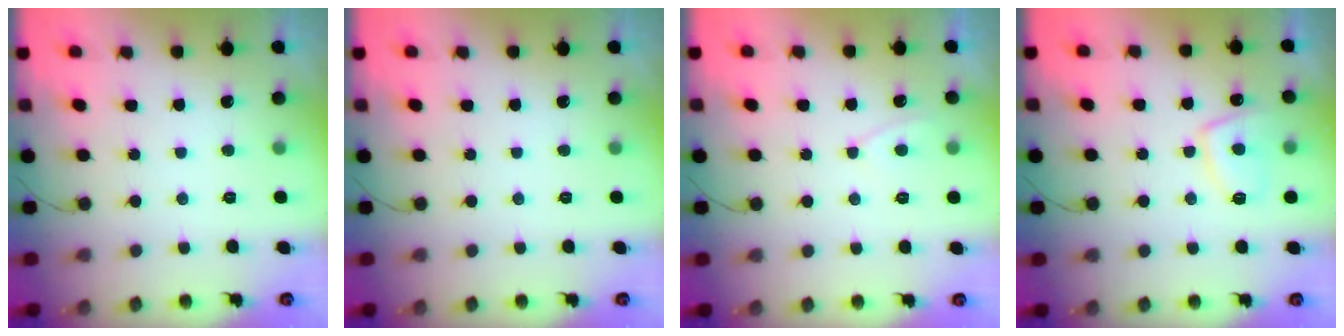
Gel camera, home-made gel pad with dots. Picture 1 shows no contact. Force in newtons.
{"total": 0.0}
{"total": 2.9, "press": 2.9, "slide": 0.4}
{"total": 7.9, "press": 7.8, "slide": 1.2}